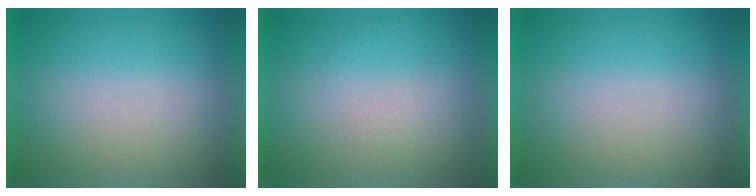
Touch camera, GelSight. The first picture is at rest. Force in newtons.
{"total": 1.2}
{"total": 0.0}